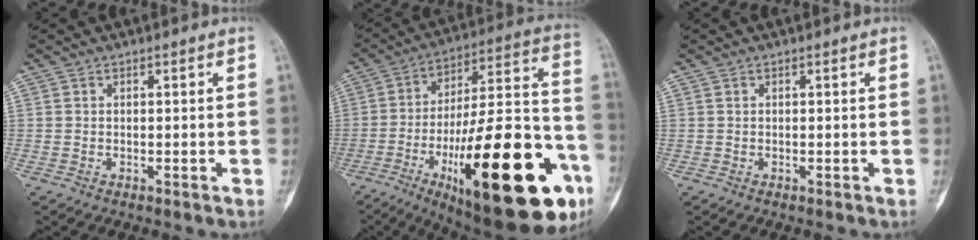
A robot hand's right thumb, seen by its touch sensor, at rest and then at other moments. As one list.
[{"total": 36.1, "force": [-14.6, 11.4, 31.0], "torque": [-0.418, 0.064, -0.213]}, {"total": 0.0}]